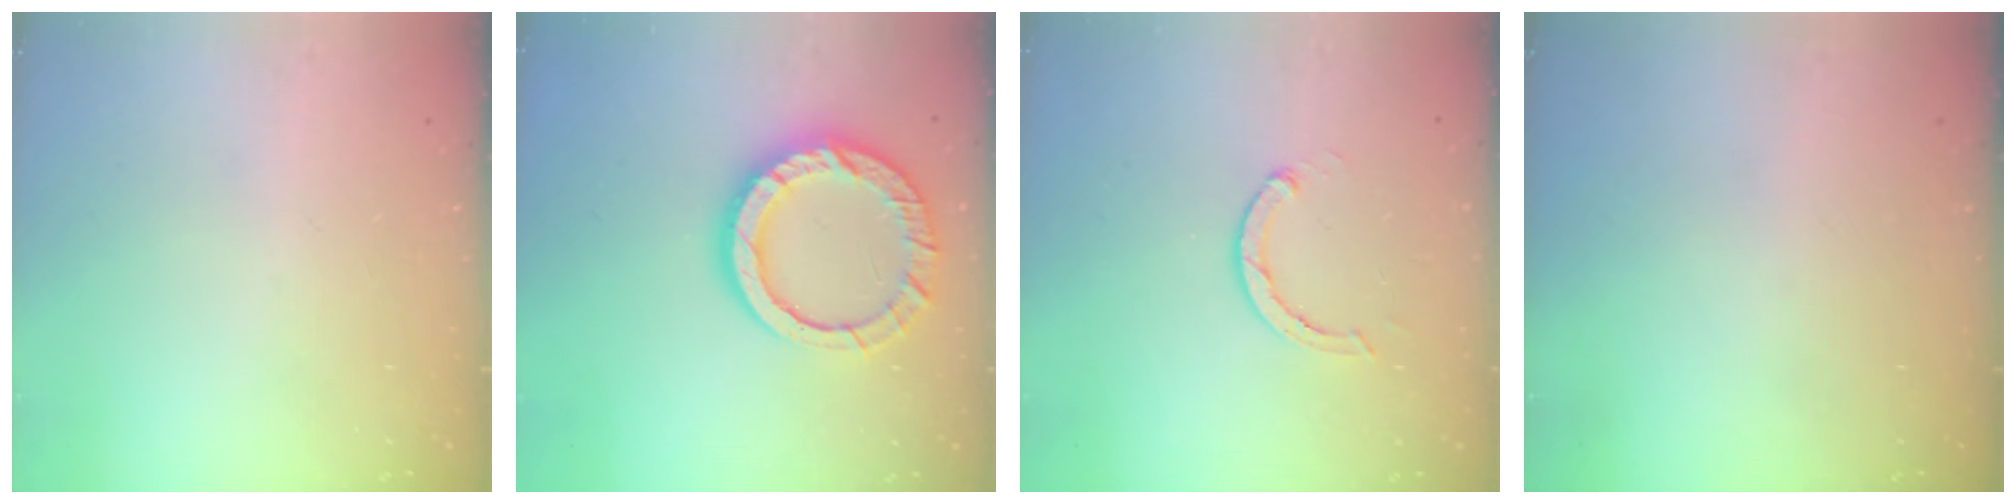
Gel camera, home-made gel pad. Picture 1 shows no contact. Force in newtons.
{"total": 14.6, "press": 14.5, "slide": 1.3}
{"total": 2.9, "press": 2.8, "slide": 0.5}
{"total": 0.0}